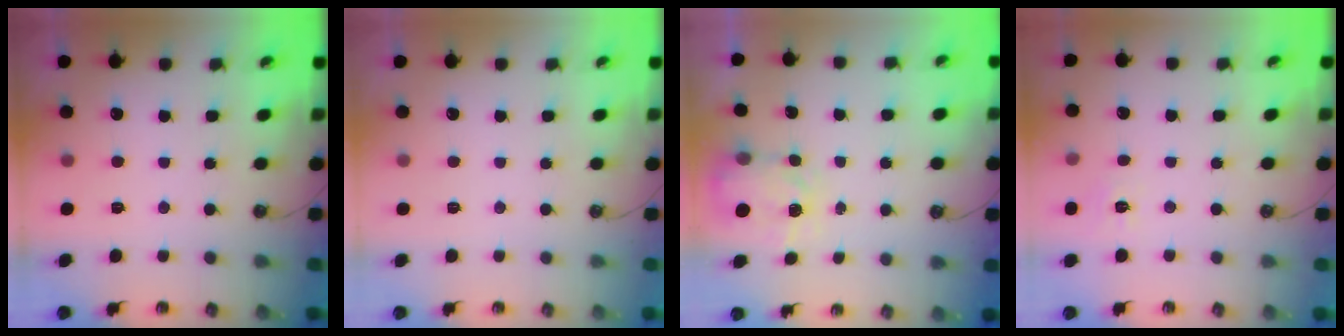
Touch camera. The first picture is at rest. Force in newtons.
{"total": 0.0}
{"total": 4.0, "press": 3.9, "slide": 0.7}
{"total": 6.2, "press": 6.2, "slide": 0.7}